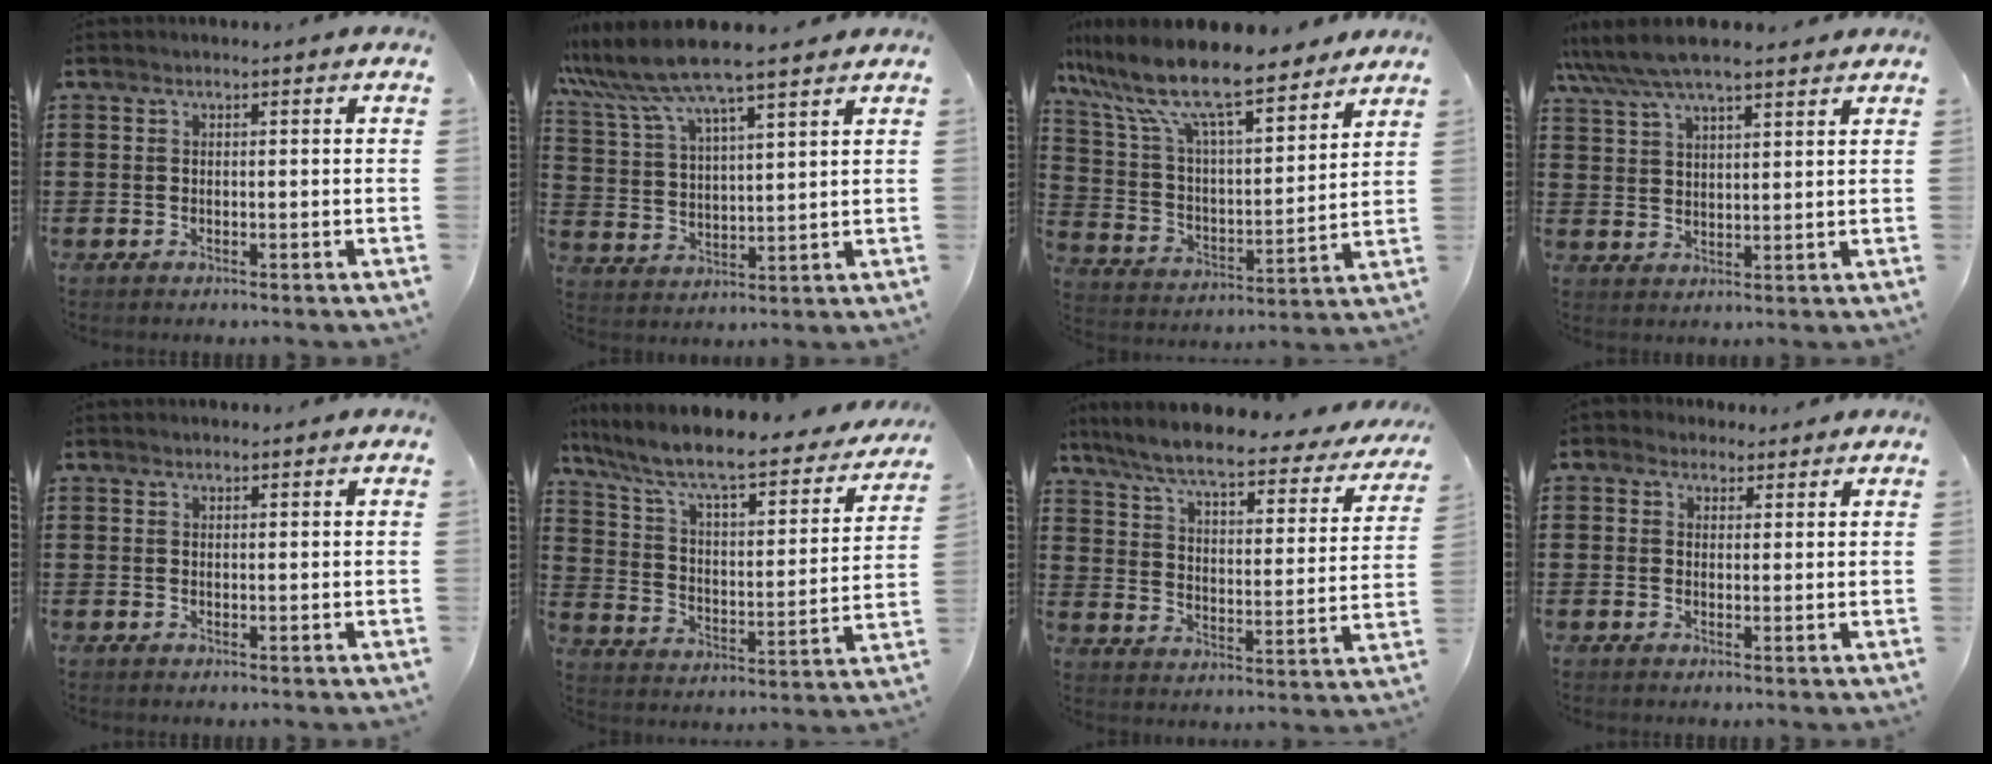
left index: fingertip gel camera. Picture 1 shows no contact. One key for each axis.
{"total": 8.5, "fx": 7.3, "fy": 0.6, "fz": 4.3, "tx": -0.109, "ty": -0.028, "tz": 0.128}
{"total": 11.8, "fx": 9.8, "fy": 1.9, "fz": 6.3, "tx": -0.159, "ty": -0.058, "tz": 0.169}
{"total": 6.7, "fx": 5.8, "fy": 1.5, "fz": 3.0, "tx": -0.075, "ty": -0.013, "tz": 0.105}
{"total": 0.6, "fx": 0.6, "fy": 0.2, "fz": 0.0, "tx": -0.001, "ty": 0.001, "tz": 0.012}
{"total": 8.3, "fx": 6.7, "fy": 1.3, "fz": 4.8, "tx": -0.122, "ty": -0.049, "tz": 0.107}
{"total": 6.9, "fx": 5.7, "fy": 0.6, "fz": 3.9, "tx": -0.100, "ty": -0.037, "tz": 0.094}
{"total": 2.3, "fx": 1.5, "fy": 1.8, "fz": 0.0, "tx": -0.009, "ty": 0.009, "tz": 0.028}